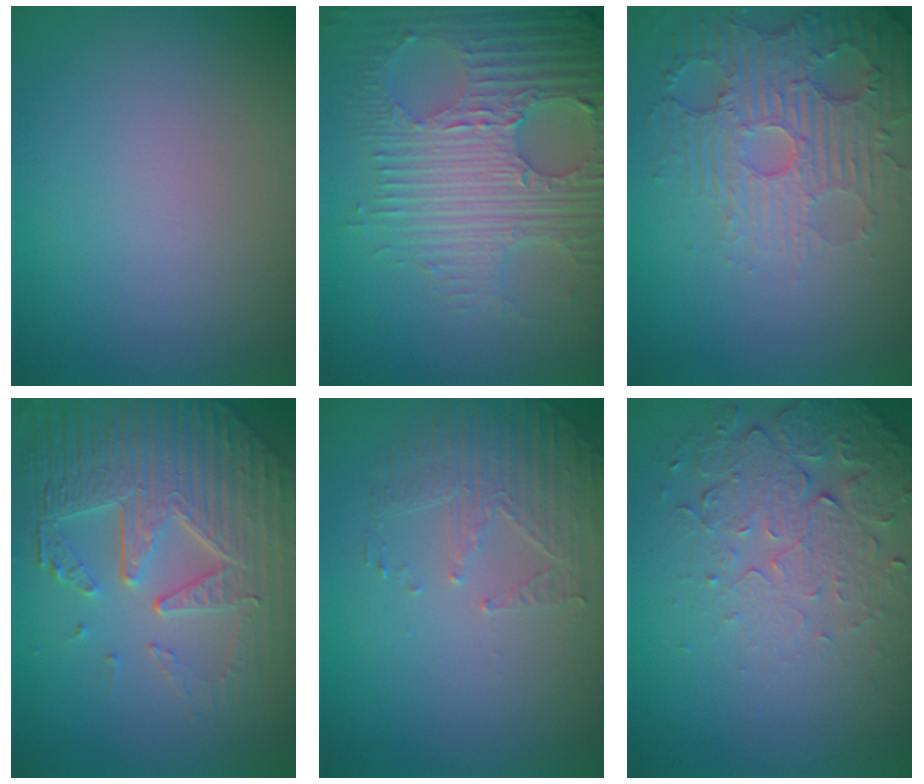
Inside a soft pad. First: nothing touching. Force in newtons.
{"total": 8.0, "press": 5.8, "slide": 5.6}
{"total": 5.0, "press": 4.1, "slide": 2.9}
{"total": 8.8, "press": 6.1, "slide": 6.4}
{"total": 1.9, "press": 1.5, "slide": 1.2}
{"total": 5.2, "press": 3.7, "slide": 3.6}